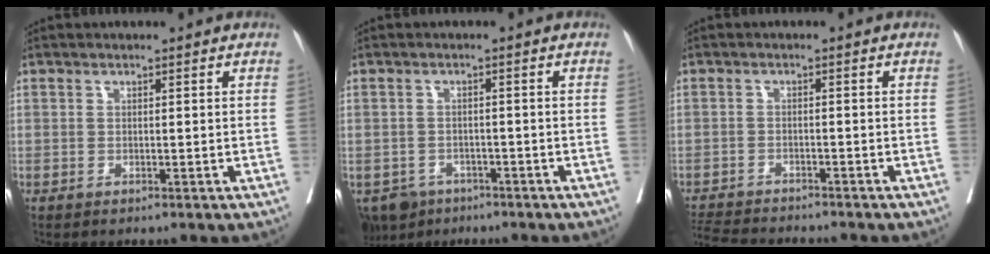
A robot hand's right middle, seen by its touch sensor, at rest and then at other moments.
{"total": 5.2, "force": [-3.8, 3.4, 0.7], "torque": [-0.006, 0.001, -0.060]}
{"total": 9.1, "force": [-8.6, 1.0, 2.9], "torque": [-0.045, -0.009, -0.134]}